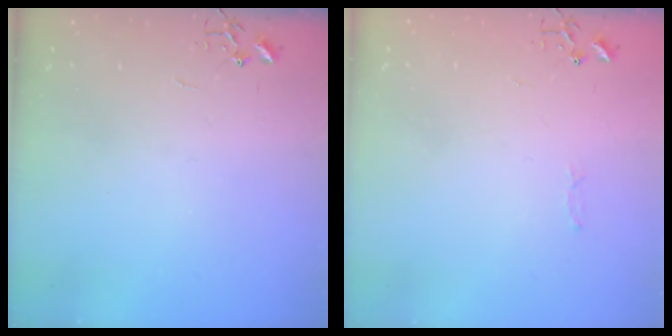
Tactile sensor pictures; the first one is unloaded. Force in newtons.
{"total": 2.8, "press": 2.8, "slide": 0.4}